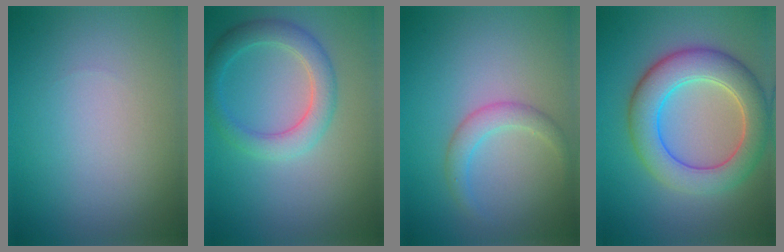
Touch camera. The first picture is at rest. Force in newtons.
{"total": 3.5, "press": 3.5, "slide": 0.2}
{"total": 2.0, "press": 2.0, "slide": 0.2}
{"total": 7.1, "press": 7.1, "slide": 0.1}